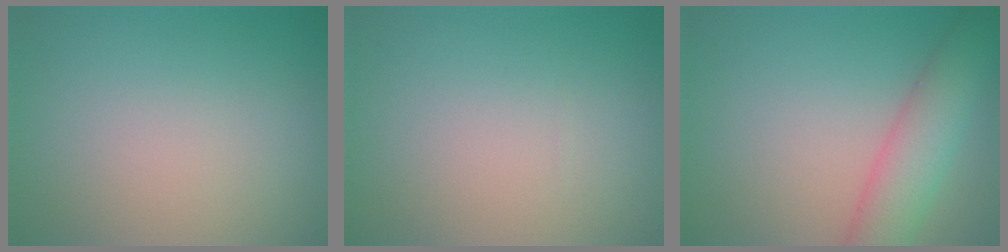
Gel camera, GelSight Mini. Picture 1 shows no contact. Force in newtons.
{"total": 0.0}
{"total": 5.6, "press": 5.6, "slide": 0.2}